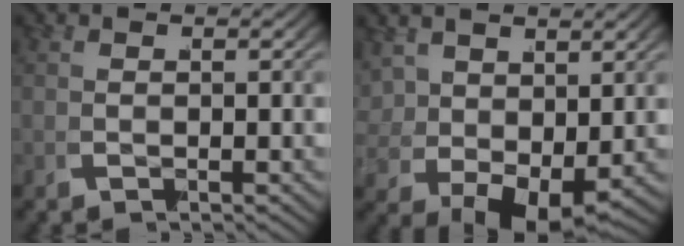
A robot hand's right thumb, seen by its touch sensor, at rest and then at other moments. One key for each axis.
{"total": 4.0, "fx": 1.2, "fy": 2.4, "fz": 2.9, "tx": -0.062, "ty": -0.024, "tz": 0.037}